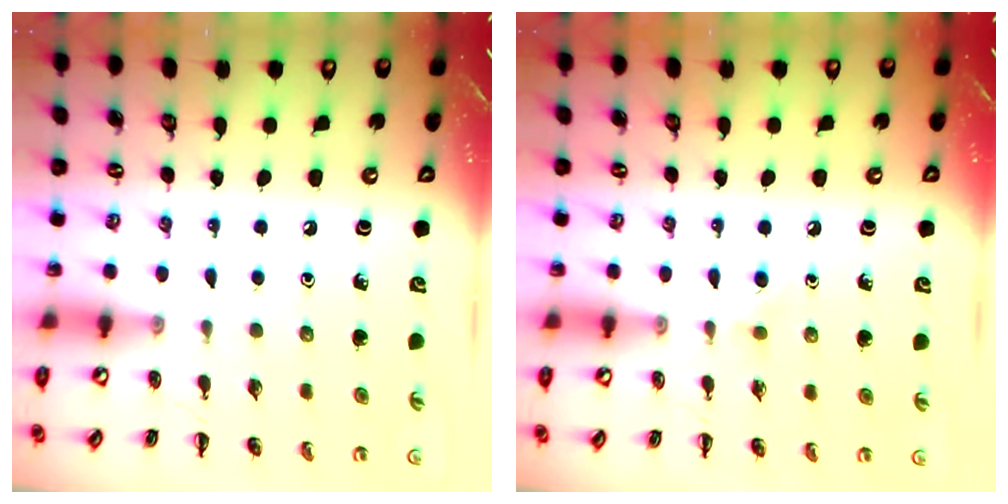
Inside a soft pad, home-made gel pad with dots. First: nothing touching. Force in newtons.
{"total": 2.2, "press": 2.0, "slide": 1.0}